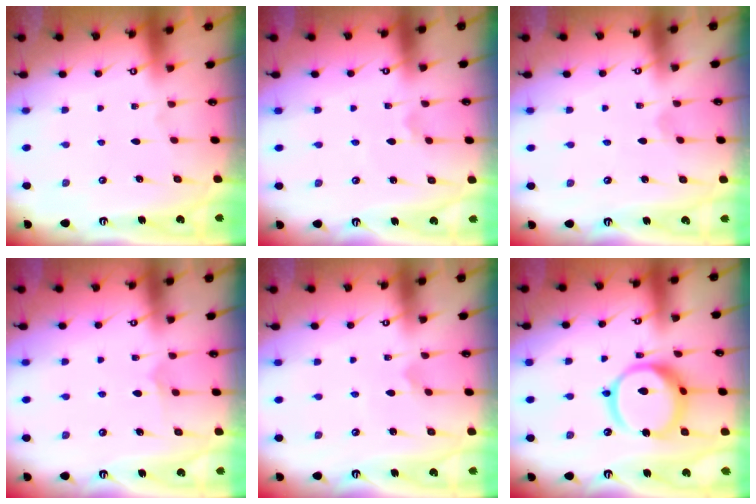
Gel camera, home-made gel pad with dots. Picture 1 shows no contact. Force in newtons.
{"total": 1.8, "press": 1.8, "slide": 0.4}
{"total": 0.7, "press": 0.7, "slide": 0.1}
{"total": 4.4, "press": 4.4, "slide": 0.1}
{"total": 2.3, "press": 2.3, "slide": 0.2}
{"total": 15.4, "press": 15.3, "slide": 1.7}